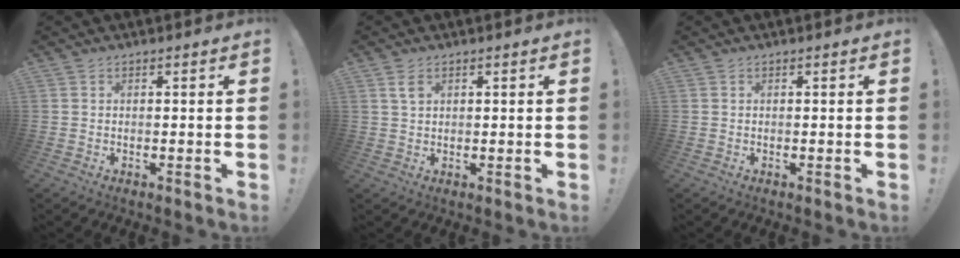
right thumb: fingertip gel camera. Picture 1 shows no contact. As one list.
[{"total": 2.9, "force": [1.5, 1.6, 1.9], "torque": [-0.029, -0.004, 0.025]}, {"total": 0.0}]